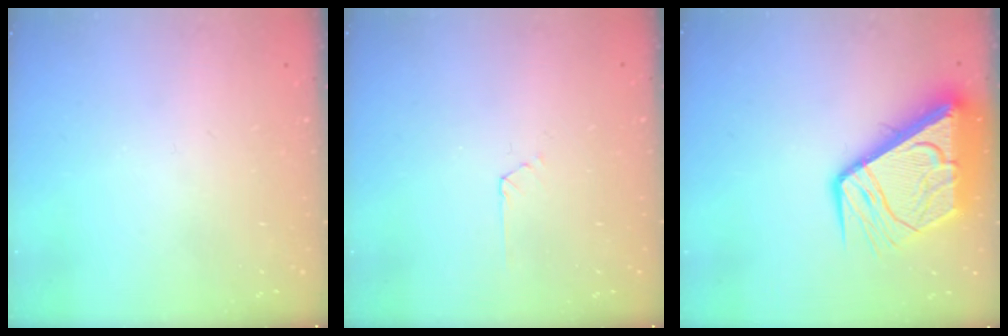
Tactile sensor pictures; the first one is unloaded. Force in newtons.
{"total": 2.2, "press": 2.2, "slide": 0.3}
{"total": 16.0, "press": 15.9, "slide": 2.0}